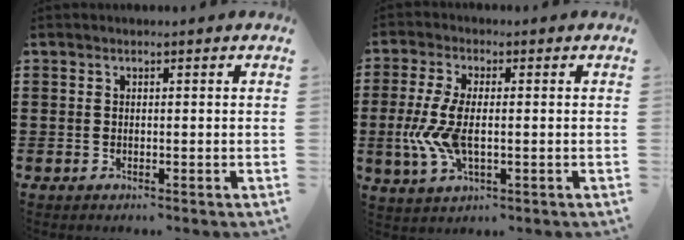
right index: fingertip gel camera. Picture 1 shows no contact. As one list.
[{"total": 8.0, "force": [-1.0, 3.4, 7.2], "torque": [-0.175, -0.011, -0.025]}]